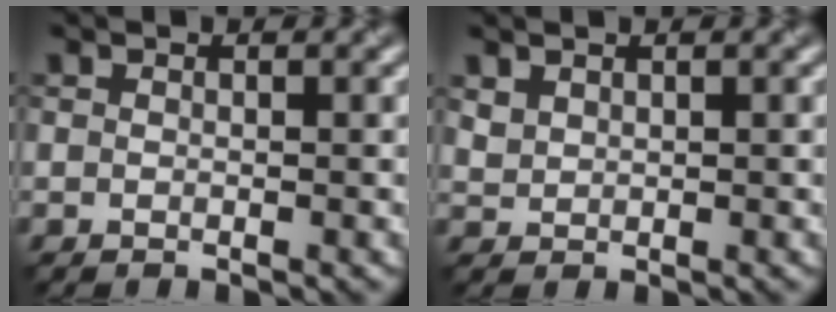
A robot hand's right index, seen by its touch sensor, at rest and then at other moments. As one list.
[{"total": 1.1, "force": [0.9, 0.6, 0.3], "torque": [-0.010, -0.001, 0.024]}]